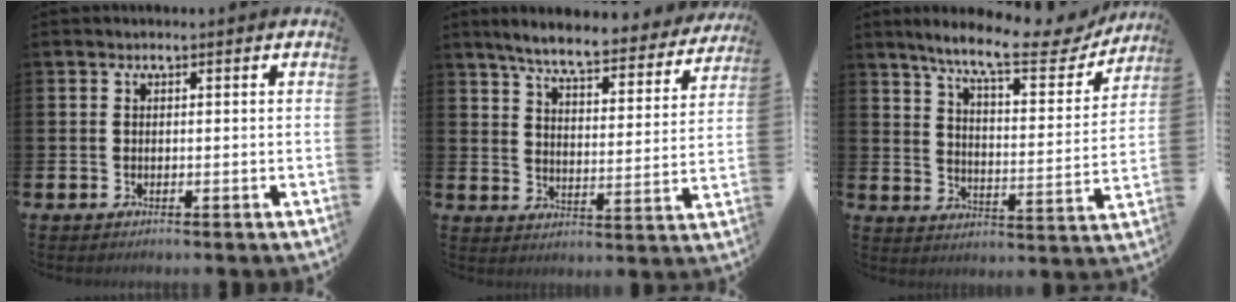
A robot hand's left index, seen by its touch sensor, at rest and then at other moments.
{"total": 6.9, "force": [6.3, 0.6, 2.7], "torque": [-0.077, -0.041, 0.104]}
{"total": 10.6, "force": [8.9, 2.1, 5.4], "torque": [-0.119, -0.050, 0.147]}